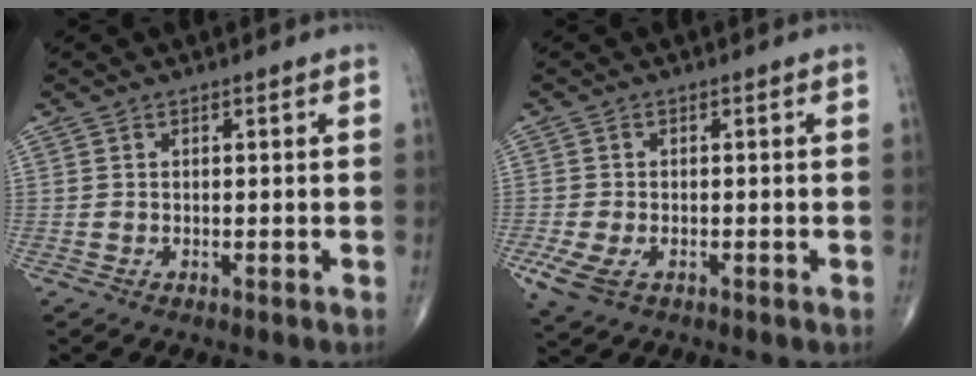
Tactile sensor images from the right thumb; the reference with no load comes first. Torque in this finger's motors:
{"motor_torque": [0.87, 0.74, 0.61, -0.83, 0.07]}